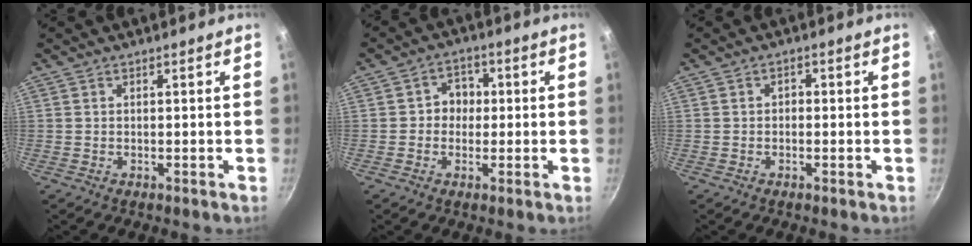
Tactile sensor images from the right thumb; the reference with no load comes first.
{"total": 4.8, "force": [0.1, 4.2, 2.4], "torque": [-0.007, 0.013, -0.007]}
{"total": 1.1, "force": [-0.2, 0.9, 0.6], "torque": [0.000, 0.006, -0.007]}